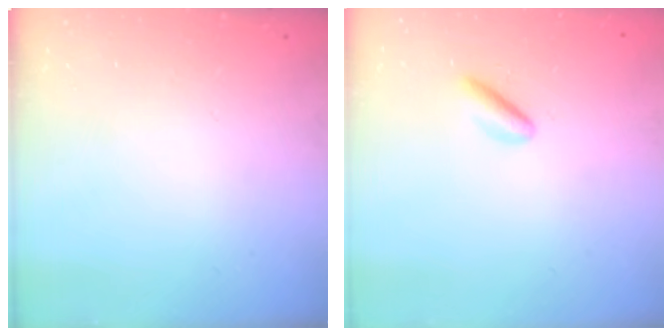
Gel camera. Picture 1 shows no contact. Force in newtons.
{"total": 2.8, "press": 2.6, "slide": 0.9}